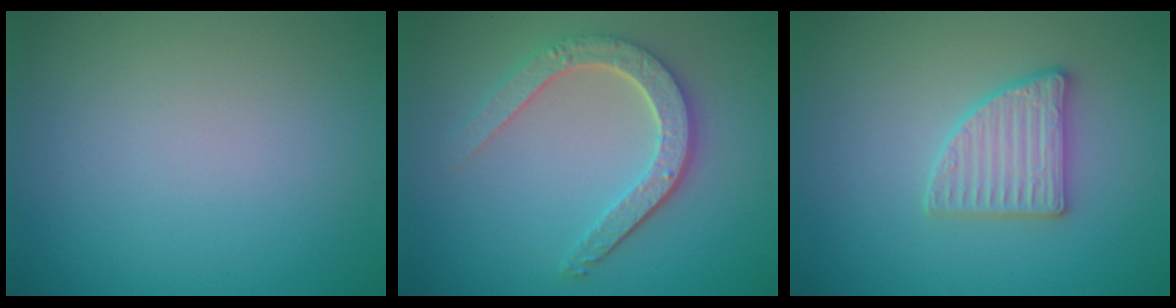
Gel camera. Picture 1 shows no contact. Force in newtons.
{"total": 4.6, "press": 3.7, "slide": 2.8}
{"total": 2.8, "press": 2.8, "slide": 0.4}